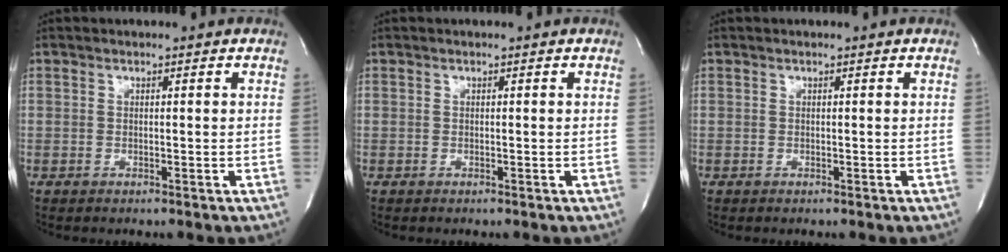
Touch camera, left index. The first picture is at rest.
{"total": 0.0}
{"total": 0.0}